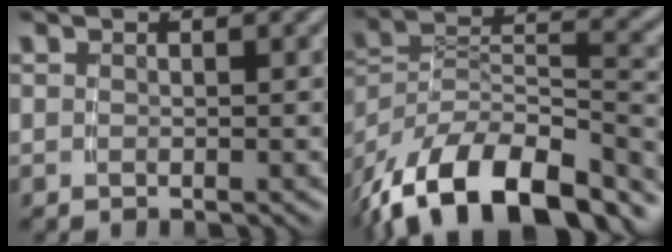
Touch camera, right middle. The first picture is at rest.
{"total": 14.8, "force": [-8.7, 8.7, 8.2], "torque": [-0.155, -0.043, -0.123]}